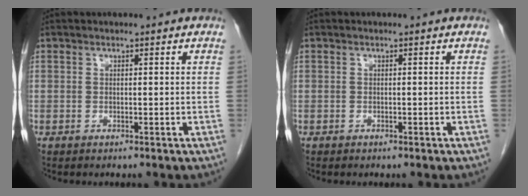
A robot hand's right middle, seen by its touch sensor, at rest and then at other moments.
{"total": 0.0}